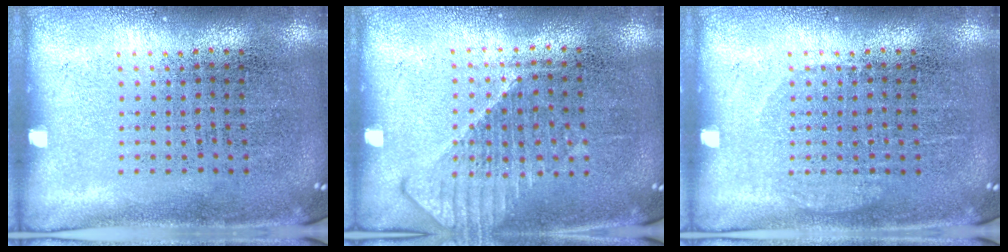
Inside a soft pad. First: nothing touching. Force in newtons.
{"total": 1.2, "press": 1.2, "slide": 0.3}
{"total": 0.9, "press": 0.9, "slide": 0.3}